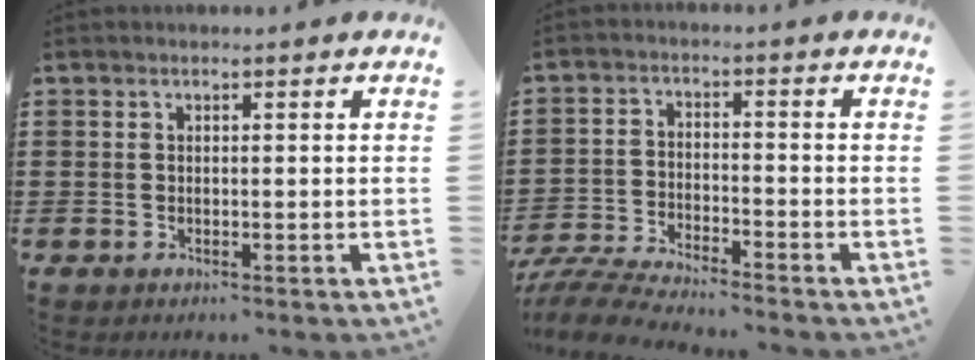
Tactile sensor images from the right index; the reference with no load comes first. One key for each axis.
{"total": 5.4, "fx": -5.3, "fy": -0.1, "fz": 1.2, "tx": -0.040, "ty": -0.009, "tz": -0.109}